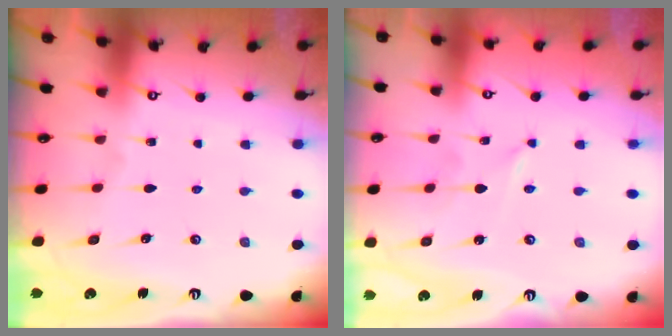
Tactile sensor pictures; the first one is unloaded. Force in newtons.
{"total": 0.0}